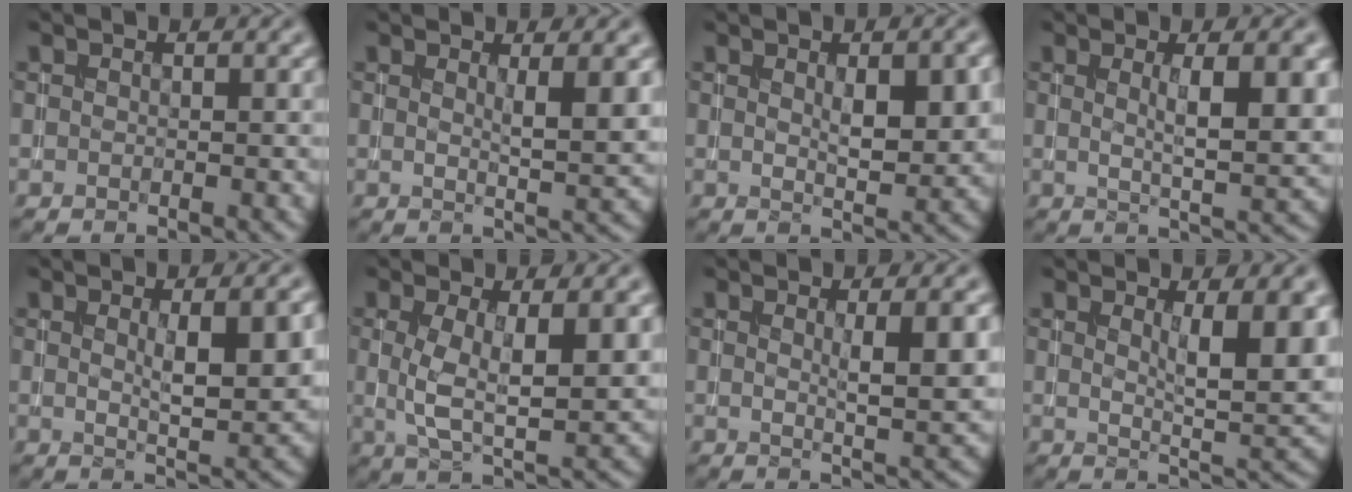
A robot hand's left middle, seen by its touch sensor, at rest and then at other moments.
{"total": 3.2, "force": [1.0, 0.7, 3.0], "torque": [-0.037, -0.006, 0.016]}
{"total": 4.2, "force": [0.9, 1.5, 3.9], "torque": [-0.059, -0.001, 0.018]}
{"total": 5.8, "force": [1.3, 1.5, 5.5], "torque": [-0.070, -0.001, 0.022]}
{"total": 5.1, "force": [1.1, 1.2, 4.8], "torque": [-0.069, 0.001, 0.021]}
{"total": 6.2, "force": [0.8, 2.1, 5.8], "torque": [-0.113, -0.007, 0.016]}
{"total": 4.2, "force": [0.9, 0.9, 4.0], "torque": [-0.052, -0.004, 0.014]}
{"total": 6.3, "force": [1.8, 1.7, 5.7], "torque": [-0.074, -0.012, 0.033]}